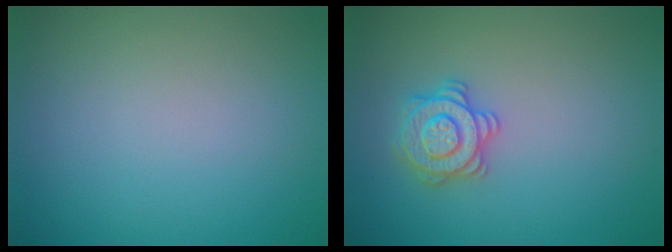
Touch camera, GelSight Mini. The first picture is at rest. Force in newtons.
{"total": 2.9, "press": 2.9, "slide": 0.1}